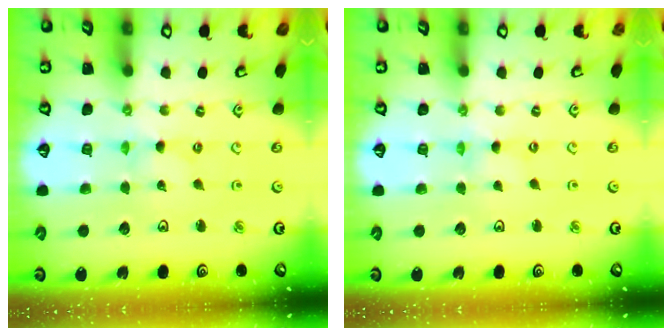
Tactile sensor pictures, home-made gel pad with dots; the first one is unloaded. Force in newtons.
{"total": 0.0}